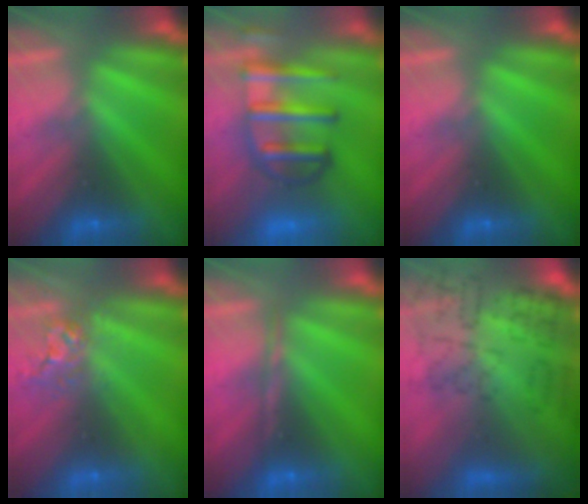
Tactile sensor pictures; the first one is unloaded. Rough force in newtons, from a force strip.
{"total": 9.4}
{"total": 0.0}
{"total": 2.7}
{"total": 1.7}
{"total": 9.3}